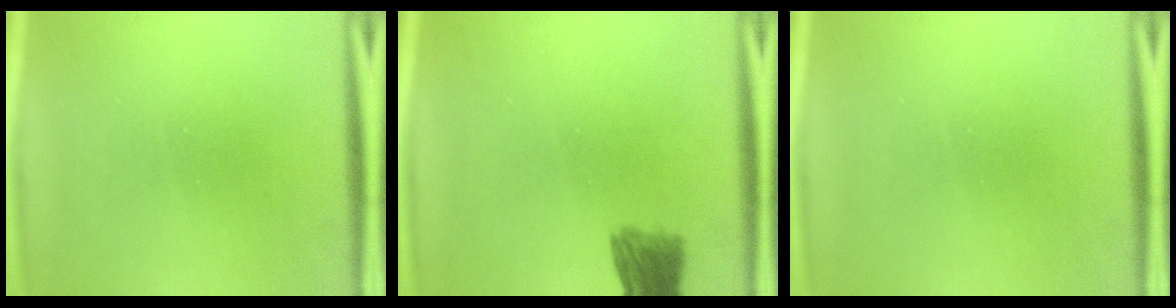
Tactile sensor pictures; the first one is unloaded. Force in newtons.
{"total": 5.3}
{"total": 0.0}